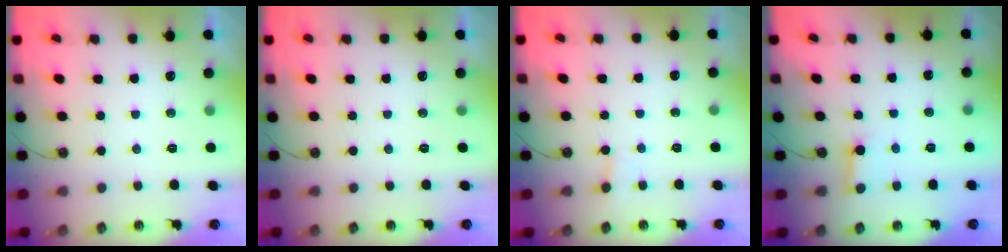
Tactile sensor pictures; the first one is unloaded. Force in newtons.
{"total": 0.0}
{"total": 3.3, "press": 3.3, "slide": 0.4}
{"total": 2.7, "press": 2.7, "slide": 0.0}